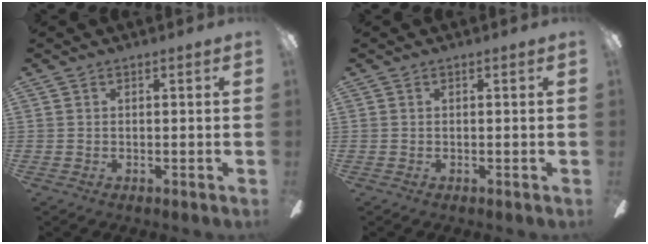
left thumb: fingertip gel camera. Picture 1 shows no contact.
{"total": 0.0}